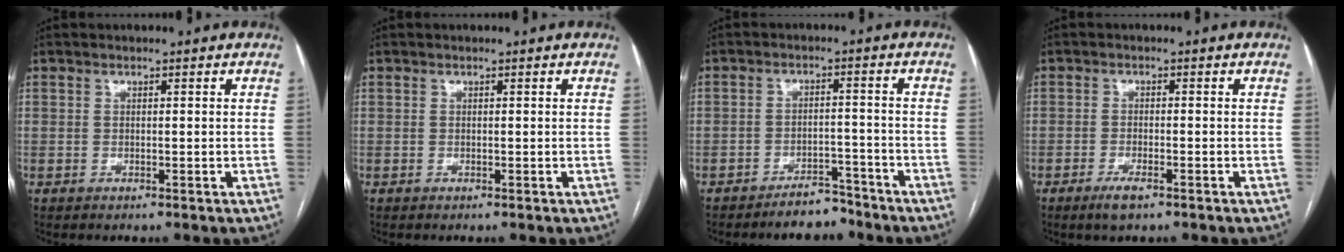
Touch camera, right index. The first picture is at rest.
{"total": 0.0}
{"total": 4.9, "force": [-4.4, 1.9, 1.2], "torque": [-0.013, 0.006, -0.067]}
{"total": 3.0, "force": [-2.0, 0.7, 2.1], "torque": [-0.044, -0.002, -0.035]}